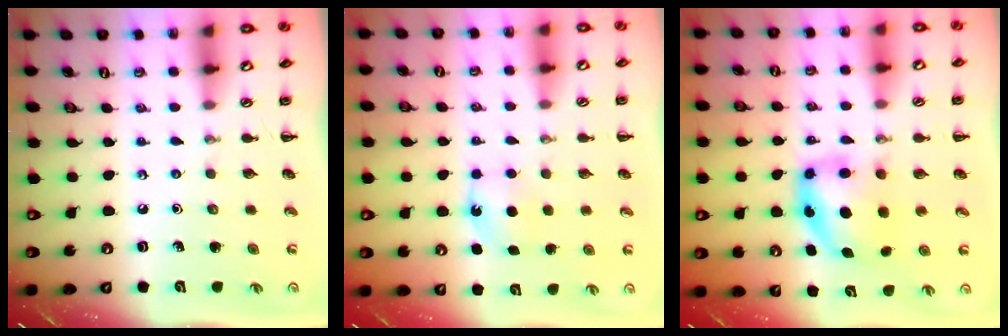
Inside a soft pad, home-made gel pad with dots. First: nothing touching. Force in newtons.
{"total": 5.7, "press": 5.4, "slide": 1.7}
{"total": 7.5, "press": 7.4, "slide": 1.3}